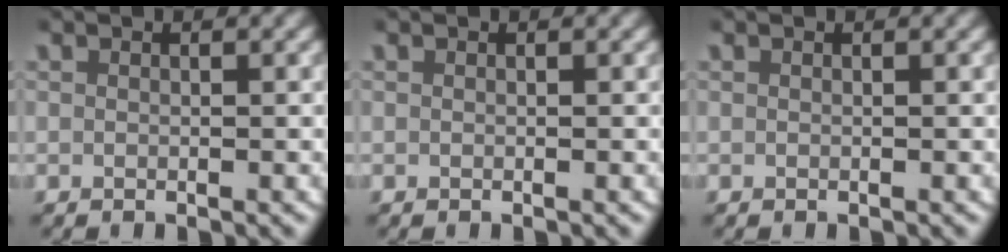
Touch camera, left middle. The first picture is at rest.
{"total": 0.0}
{"total": 0.0}